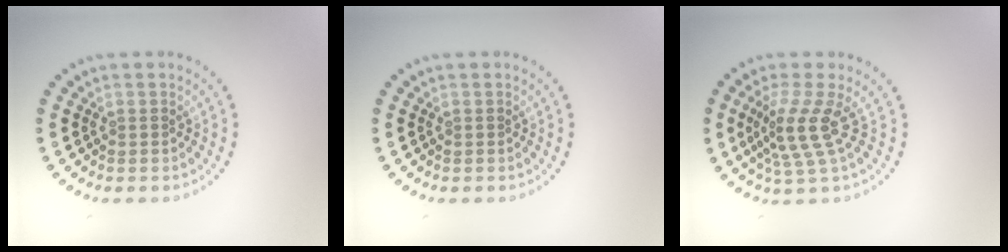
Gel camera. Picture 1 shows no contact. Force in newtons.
{"total": 0.0}
{"total": 3.5, "press": 2.6, "slide": 2.3}